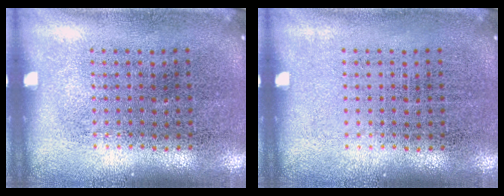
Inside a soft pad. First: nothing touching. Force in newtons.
{"total": 0.0}